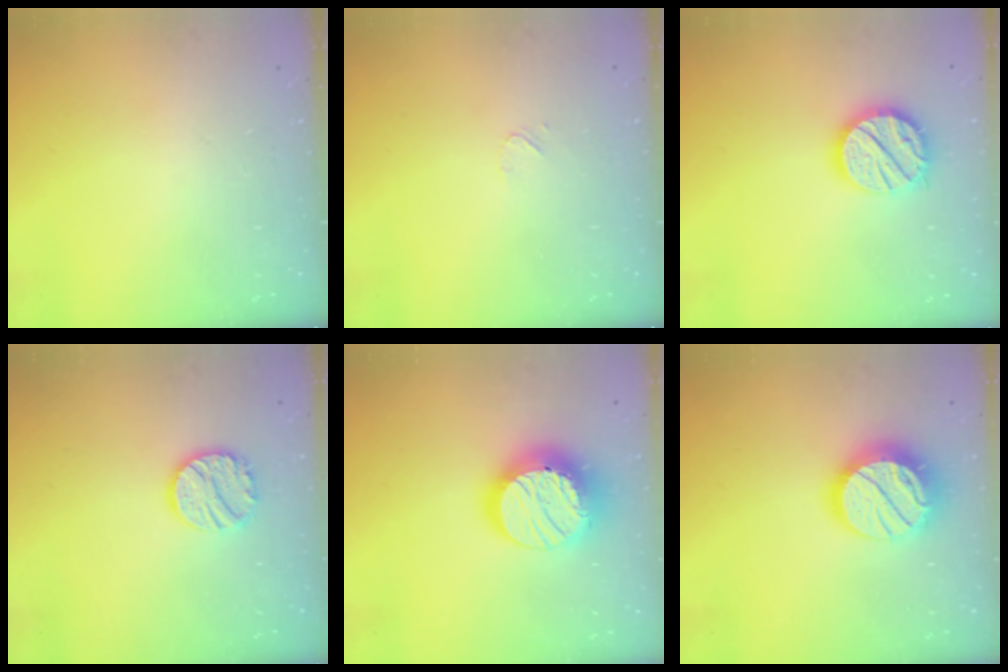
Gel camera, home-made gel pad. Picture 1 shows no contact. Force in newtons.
{"total": 3.4, "press": 3.3, "slide": 0.4}
{"total": 16.3, "press": 16.3, "slide": 1.1}
{"total": 12.3, "press": 12.2, "slide": 1.0}
{"total": 18.5, "press": 18.4, "slide": 1.3}
{"total": 17.5, "press": 17.5, "slide": 1.3}